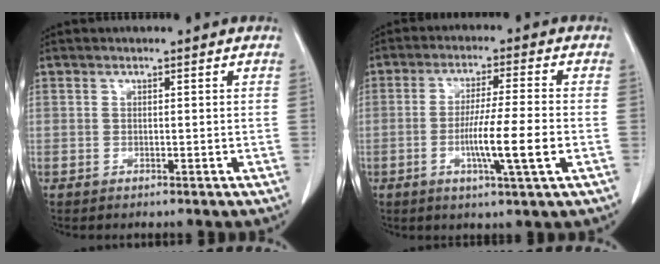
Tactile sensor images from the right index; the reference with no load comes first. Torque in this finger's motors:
{"motor_torque": [1.14, -0.63, 0.71, 0.13]}